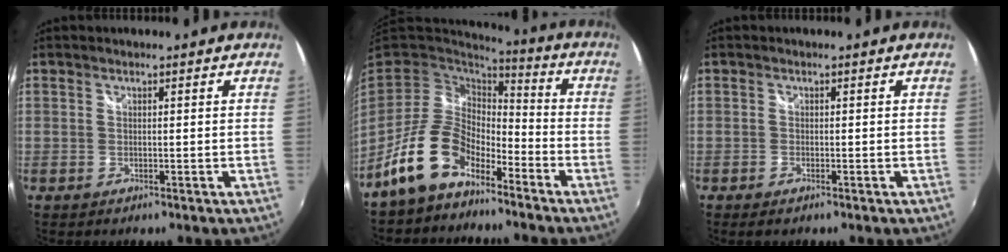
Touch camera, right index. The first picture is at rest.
{"total": 12.7, "force": [-8.1, 6.7, 7.0], "torque": [-0.144, 0.016, -0.146]}
{"total": 1.0, "force": [-0.8, 0.4, 0.5], "torque": [-0.012, -0.004, -0.016]}